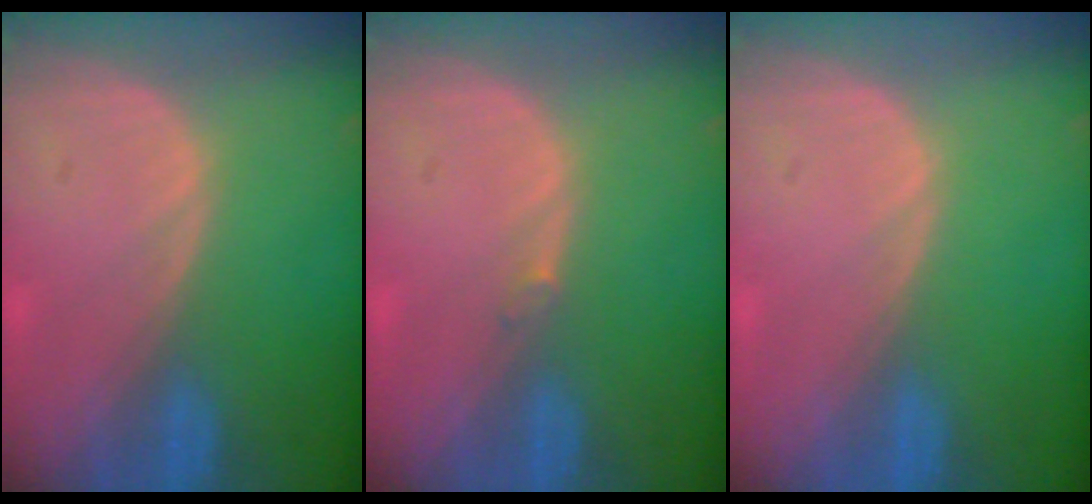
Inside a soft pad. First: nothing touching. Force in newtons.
{"total": 0.5, "press": 0.5, "slide": 0.1}
{"total": 0.0}